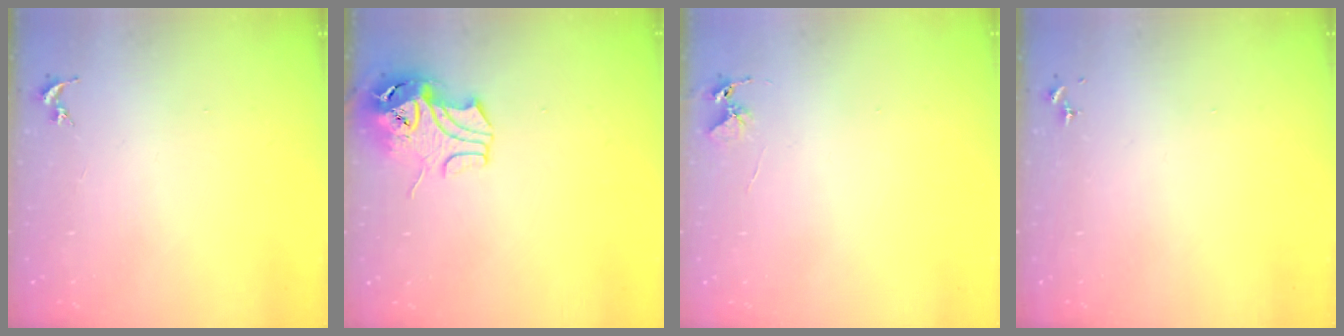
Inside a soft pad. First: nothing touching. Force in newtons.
{"total": 9.8, "press": 9.7, "slide": 1.6}
{"total": 4.9, "press": 4.9, "slide": 0.3}
{"total": 0.0}